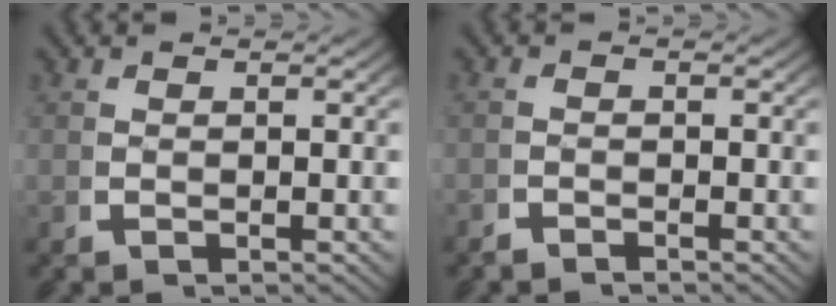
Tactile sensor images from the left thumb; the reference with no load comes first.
{"total": 1.1, "force": [-1.1, 0.1, -0.1], "torque": [0.006, -0.005, -0.025]}